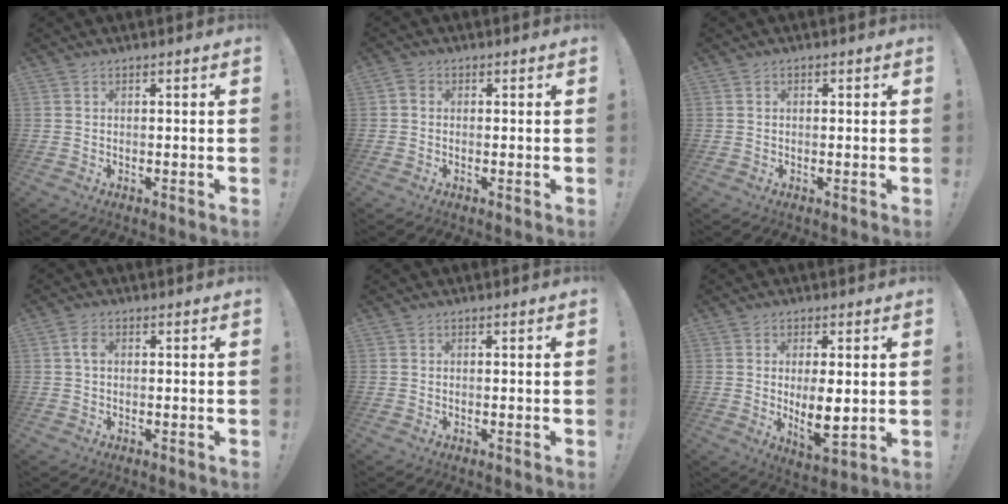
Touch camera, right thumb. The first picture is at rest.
{"total": 1.4, "force": [0.0, 1.2, 0.7], "torque": [-0.020, 0.008, 0.001]}
{"total": 0.7, "force": [0.0, 0.5, 0.4], "torque": [-0.001, 0.000, -0.002]}
{"total": 2.6, "force": [0.2, 1.7, 1.9], "torque": [-0.033, 0.005, 0.002]}
{"total": 0.0}
{"total": 8.6, "force": [0.1, 3.4, 7.9], "torque": [-0.127, -0.018, 0.004]}